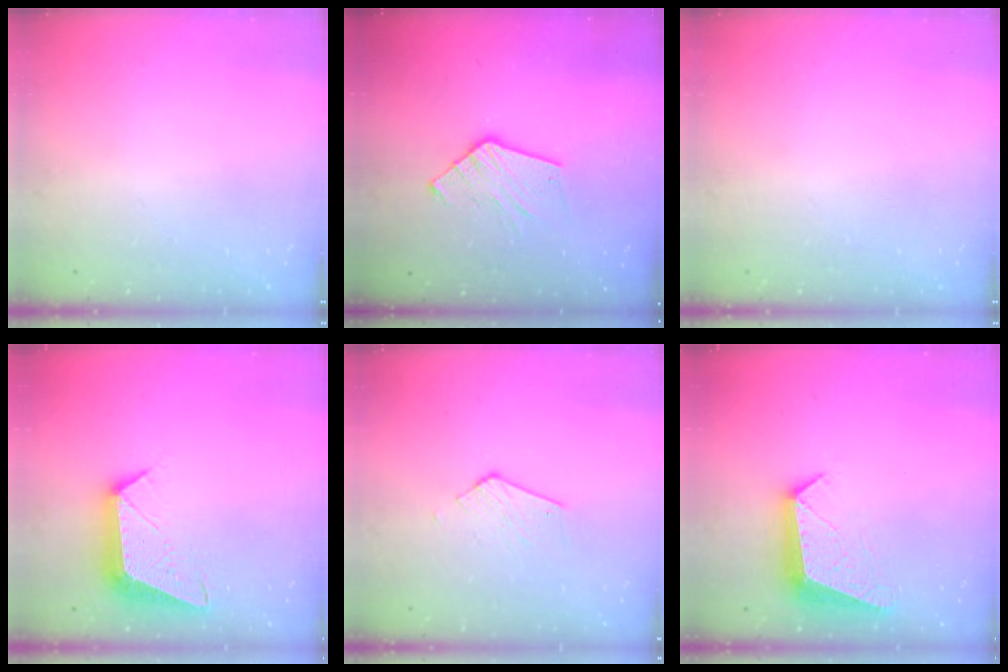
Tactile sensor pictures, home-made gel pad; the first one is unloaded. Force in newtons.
{"total": 9.8, "press": 9.7, "slide": 0.8}
{"total": 0.0}
{"total": 12.7, "press": 12.7, "slide": 0.7}
{"total": 4.1, "press": 4.0, "slide": 0.2}
{"total": 12.1, "press": 12.1, "slide": 1.0}